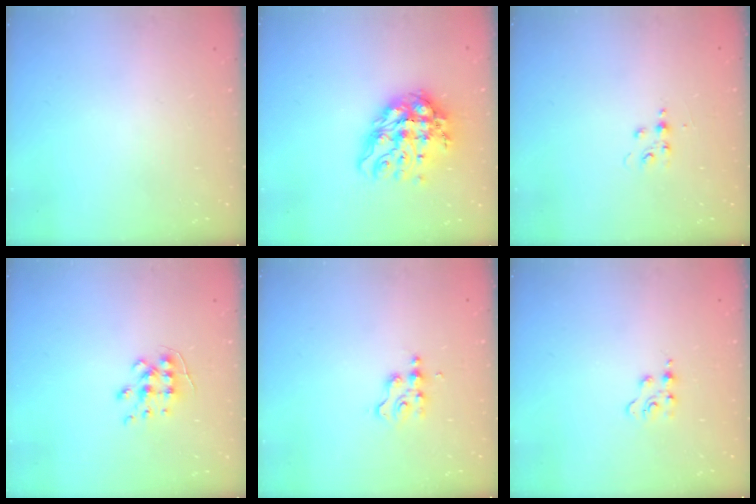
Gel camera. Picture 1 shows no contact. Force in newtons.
{"total": 14.3, "press": 14.2, "slide": 1.6}
{"total": 3.7, "press": 3.6, "slide": 0.5}
{"total": 7.4, "press": 7.4, "slide": 0.6}
{"total": 2.8, "press": 2.8, "slide": 0.2}
{"total": 3.1, "press": 3.0, "slide": 0.4}